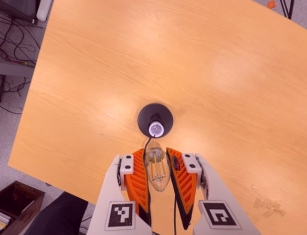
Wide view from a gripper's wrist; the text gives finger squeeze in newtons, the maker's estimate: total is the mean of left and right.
{"total": 20.6, "left": 22.3, "right": 18.9}